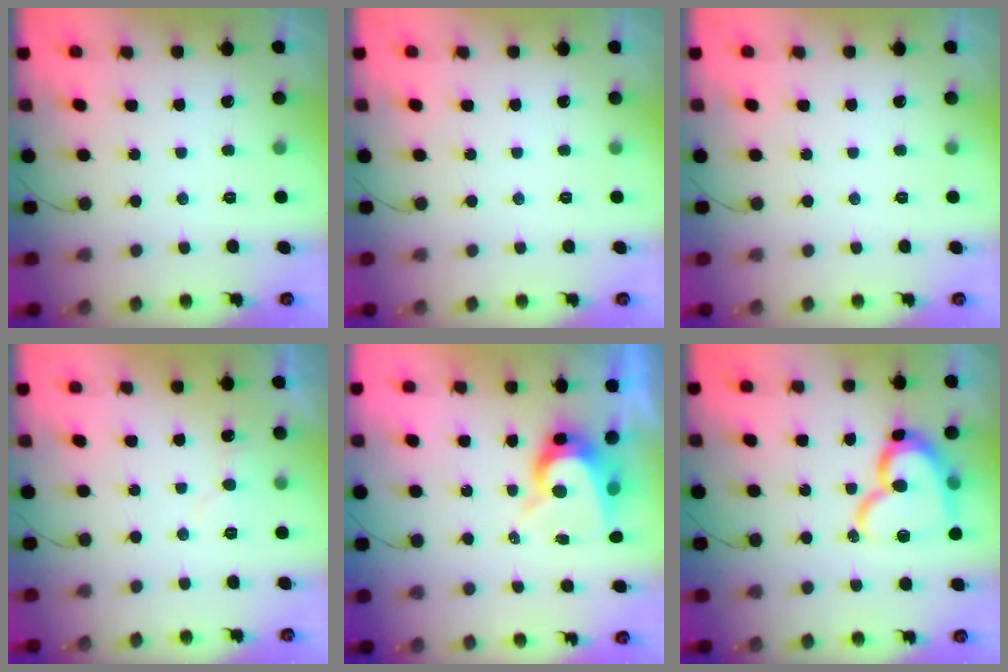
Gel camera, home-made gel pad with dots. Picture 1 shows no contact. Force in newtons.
{"total": 0.0}
{"total": 0.0}
{"total": 4.3, "press": 4.2, "slide": 0.4}
{"total": 7.8, "press": 7.8, "slide": 0.5}
{"total": 17.1, "press": 17.0, "slide": 1.7}